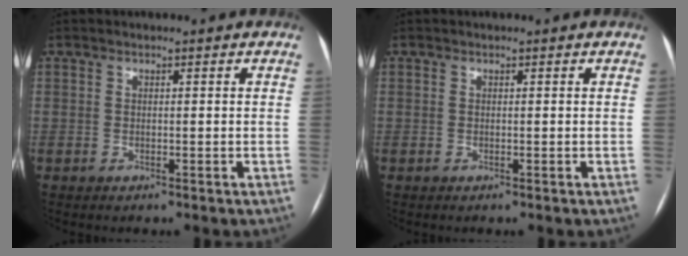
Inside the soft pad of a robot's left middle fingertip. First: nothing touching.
{"total": 0.0}